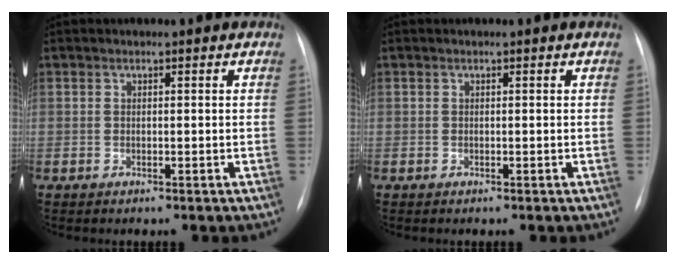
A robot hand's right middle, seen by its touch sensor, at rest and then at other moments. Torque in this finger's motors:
{"motor_torque": [-0.57, 0.09, -0.01, -0.01]}